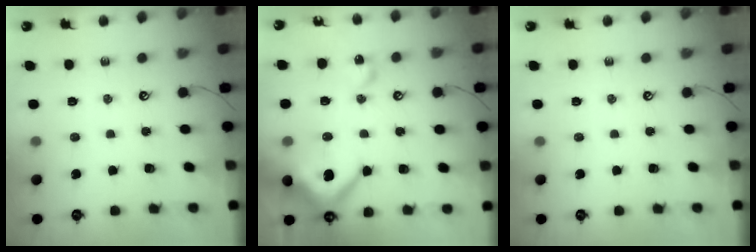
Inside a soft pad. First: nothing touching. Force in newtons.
{"total": 18.6, "press": 18.5, "slide": 2.2}
{"total": 0.0}